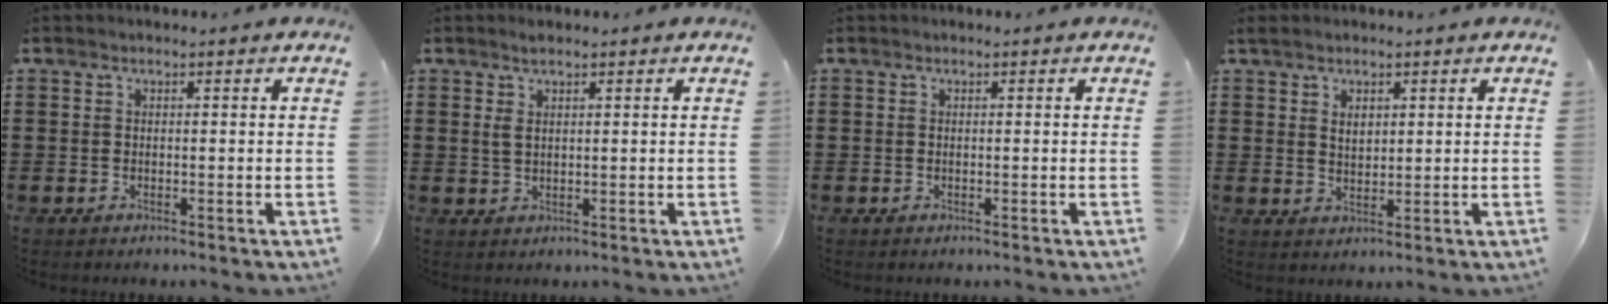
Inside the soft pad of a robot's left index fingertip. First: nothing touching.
{"total": 2.3, "force": [1.2, 0.9, 1.7], "torque": [-0.038, 0.005, 0.021]}
{"total": 0.0}
{"total": 2.5, "force": [1.5, 1.5, 1.4], "torque": [-0.024, 0.004, 0.025]}